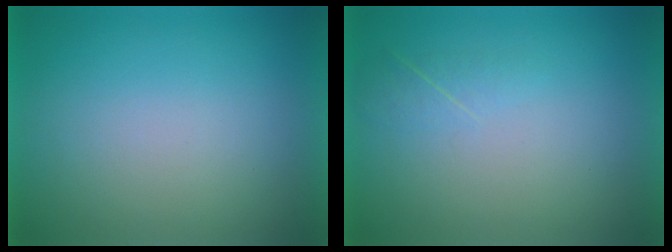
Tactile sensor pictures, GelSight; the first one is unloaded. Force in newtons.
{"total": 1.9}